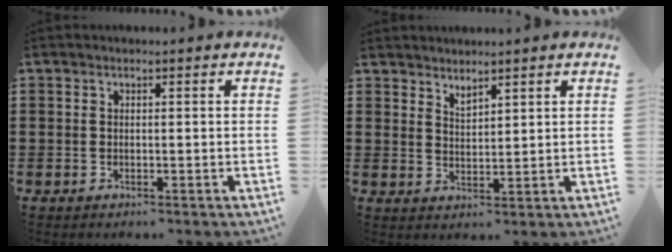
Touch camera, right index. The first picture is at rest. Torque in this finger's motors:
{"motor_torque": [-0.13, -0.05, -0.01, 0.00]}